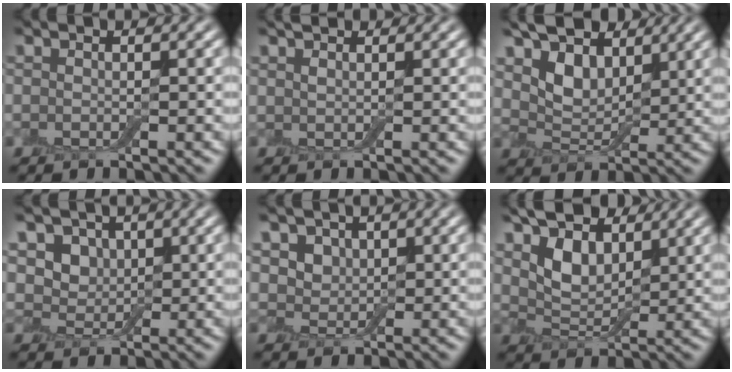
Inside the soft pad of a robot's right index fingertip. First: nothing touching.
{"total": 1.5, "force": [1.2, 0.6, 0.5], "torque": [-0.014, 0.005, 0.023]}
{"total": 5.7, "force": [3.4, 3.4, 3.1], "torque": [-0.072, -0.001, 0.049]}
{"total": 3.9, "force": [1.6, 3.1, 1.8], "torque": [-0.037, -0.010, 0.028]}
{"total": 3.7, "force": [1.9, 2.8, 1.6], "torque": [-0.045, -0.003, 0.035]}
{"total": 5.7, "force": [3.1, 3.4, 3.3], "torque": [-0.078, -0.001, 0.048]}